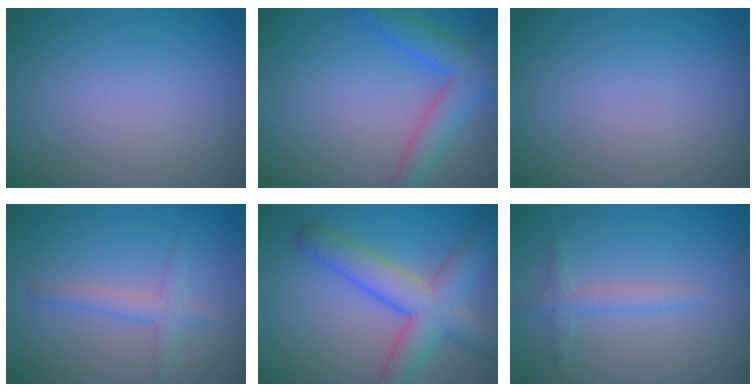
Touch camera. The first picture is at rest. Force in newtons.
{"total": 5.1, "press": 5.1, "slide": 0.3}
{"total": 0.0}
{"total": 2.0, "press": 2.0, "slide": 0.1}
{"total": 7.2, "press": 7.2, "slide": 0.3}
{"total": 1.7, "press": 1.7, "slide": 0.1}